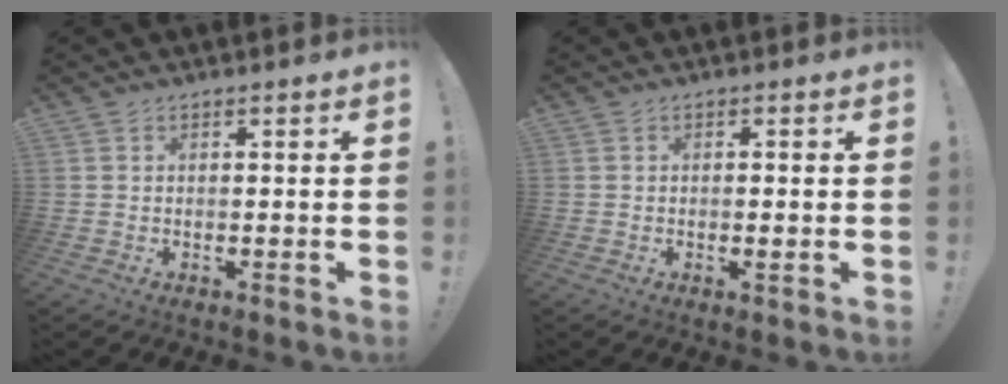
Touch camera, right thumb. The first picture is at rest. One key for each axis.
{"total": 1.2, "fx": -0.4, "fy": 0.0, "fz": 1.1, "tx": -0.018, "ty": -0.002, "tz": -0.007}